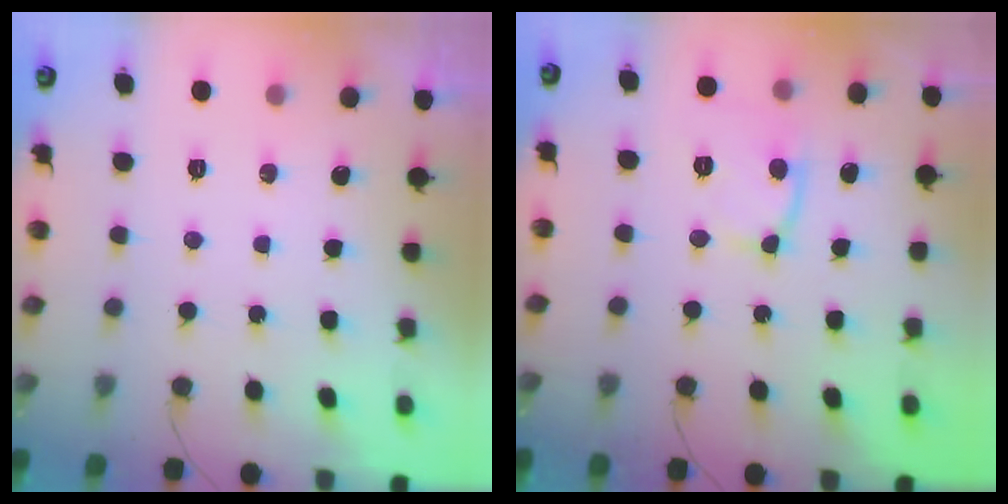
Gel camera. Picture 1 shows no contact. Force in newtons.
{"total": 10.4, "press": 10.3, "slide": 1.3}